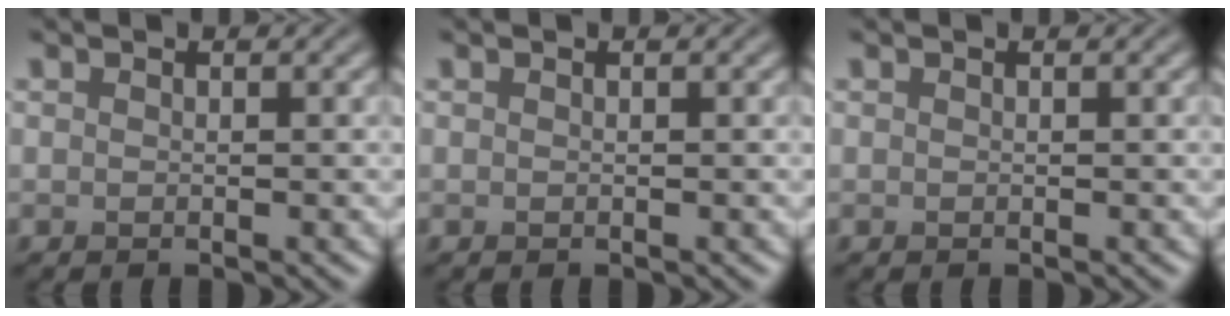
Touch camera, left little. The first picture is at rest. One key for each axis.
{"total": 0.0}
{"total": 0.0}